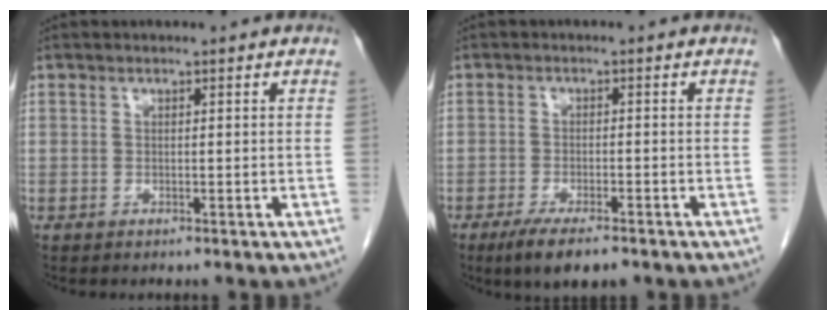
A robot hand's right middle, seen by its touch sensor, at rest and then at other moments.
{"total": 6.3, "force": [-4.4, 1.4, 4.3], "torque": [-0.072, -0.013, -0.069]}